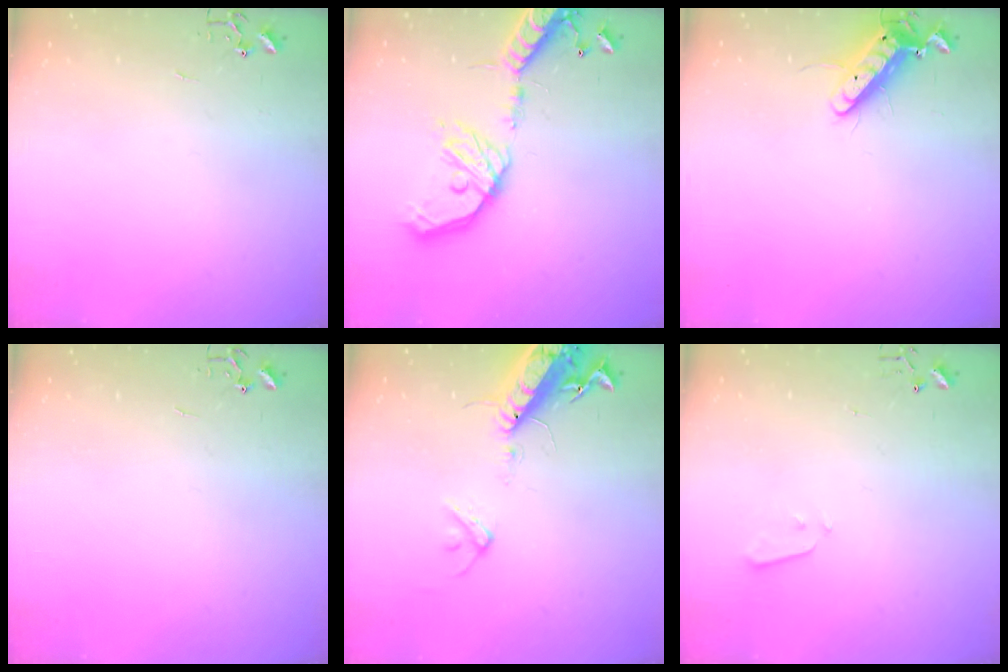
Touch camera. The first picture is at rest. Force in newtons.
{"total": 20.9, "press": 20.5, "slide": 3.9}
{"total": 11.8, "press": 11.6, "slide": 2.2}
{"total": 0.0}
{"total": 15.6, "press": 15.2, "slide": 3.5}
{"total": 2.1, "press": 2.1, "slide": 0.3}